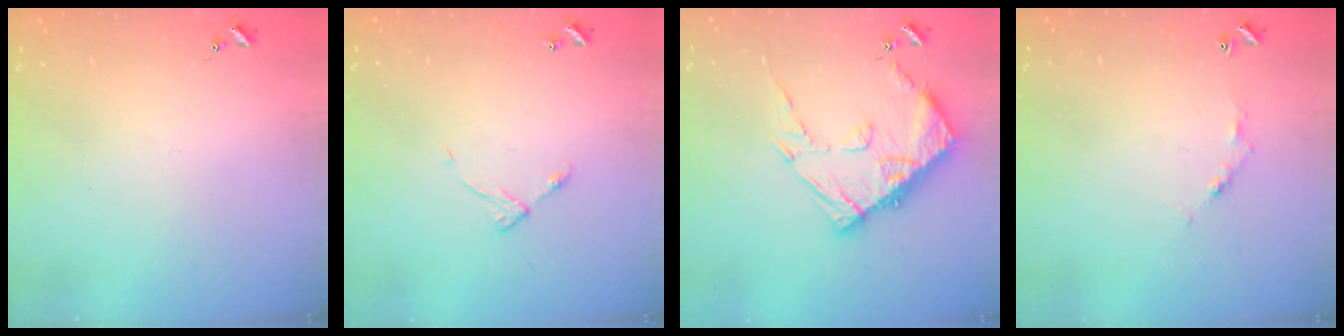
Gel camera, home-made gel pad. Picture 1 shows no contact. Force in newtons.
{"total": 6.5, "press": 6.5, "slide": 0.5}
{"total": 14.4, "press": 14.3, "slide": 1.4}
{"total": 4.1, "press": 4.1, "slide": 0.3}